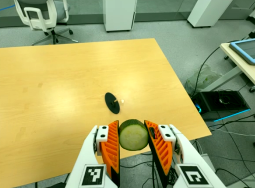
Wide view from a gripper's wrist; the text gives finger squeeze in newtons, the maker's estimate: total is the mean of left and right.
{"total": 9.9, "left": 9.5, "right": 10.4}